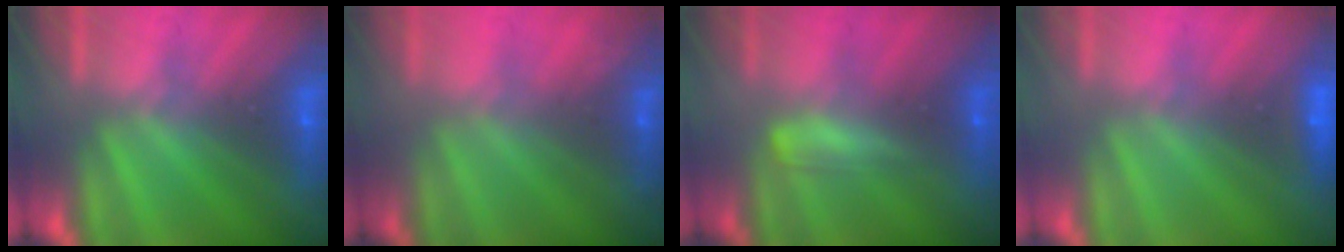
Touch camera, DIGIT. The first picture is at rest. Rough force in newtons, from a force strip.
{"total": 1.8}
{"total": 2.1}
{"total": 1.9}